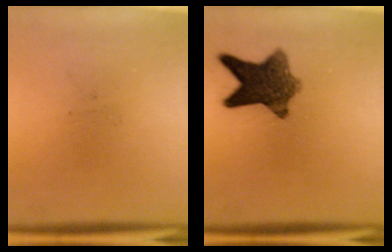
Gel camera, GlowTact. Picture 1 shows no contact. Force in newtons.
{"total": 9.0}